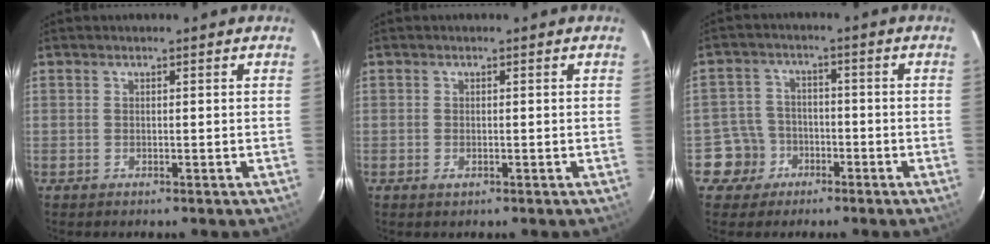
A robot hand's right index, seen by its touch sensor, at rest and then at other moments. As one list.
[{"total": 0.8, "force": [-0.2, 0.5, 0.6], "torque": [-0.011, -0.002, -0.003]}, {"total": 6.0, "force": [-2.9, 5.2, 0.0], "torque": [-0.017, 0.024, -0.050]}]